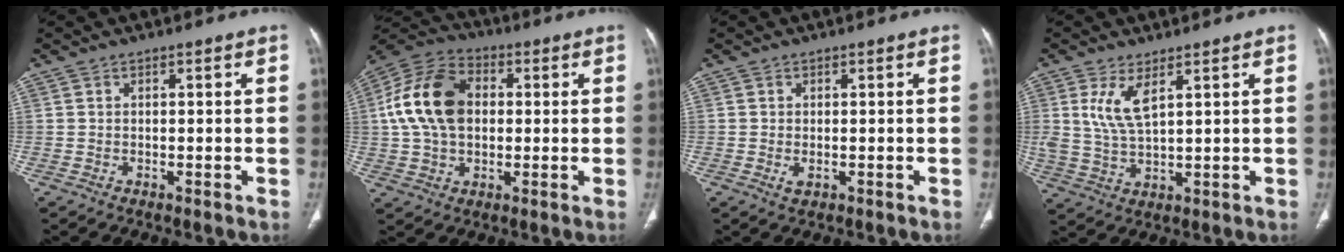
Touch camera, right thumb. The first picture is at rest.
{"total": 15.8, "force": [1.6, 10.9, 11.3], "torque": [-0.201, 0.024, 0.020]}
{"total": 1.2, "force": [-0.4, 0.7, 1.0], "torque": [-0.020, -0.004, -0.004]}
{"total": 6.8, "force": [3.0, 2.5, 5.6], "torque": [-0.120, -0.017, 0.072]}